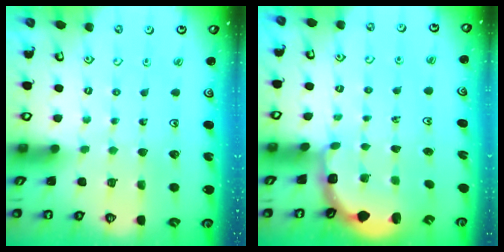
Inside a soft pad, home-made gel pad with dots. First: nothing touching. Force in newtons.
{"total": 2.7, "press": 2.3, "slide": 1.4}